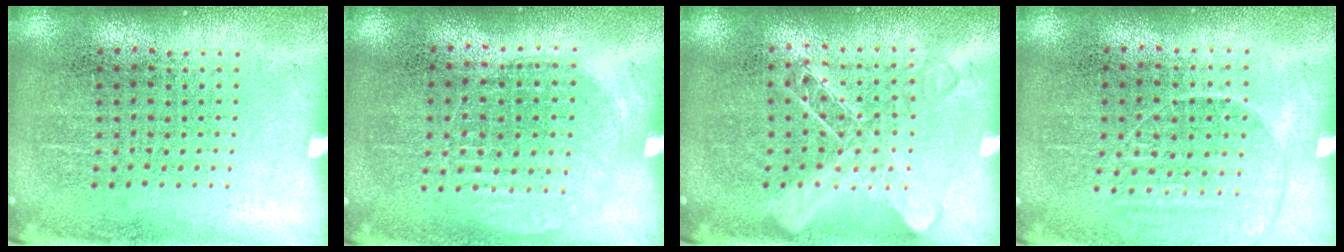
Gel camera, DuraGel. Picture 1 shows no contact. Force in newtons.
{"total": 0.9, "press": 0.9, "slide": 0.2}
{"total": 1.4, "press": 1.4, "slide": 0.4}
{"total": 1.4, "press": 1.3, "slide": 0.6}